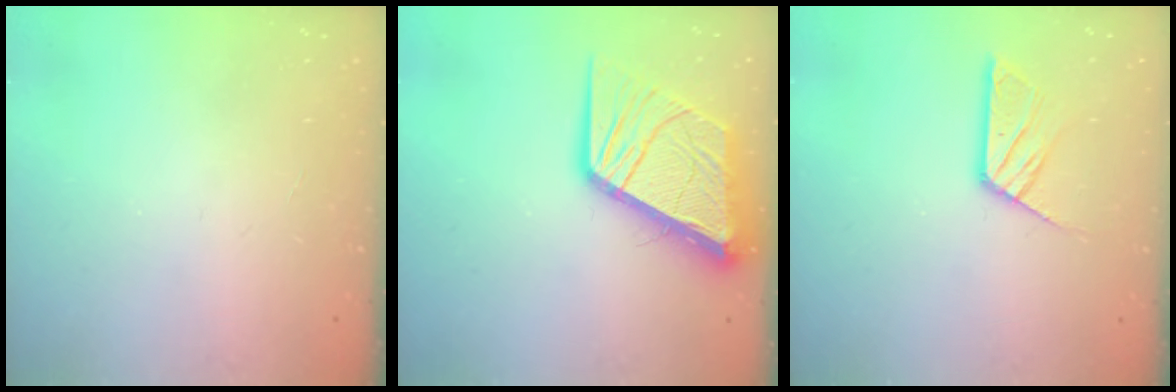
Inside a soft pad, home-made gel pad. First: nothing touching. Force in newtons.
{"total": 16.0, "press": 15.9, "slide": 2.0}
{"total": 8.4, "press": 8.3, "slide": 0.5}